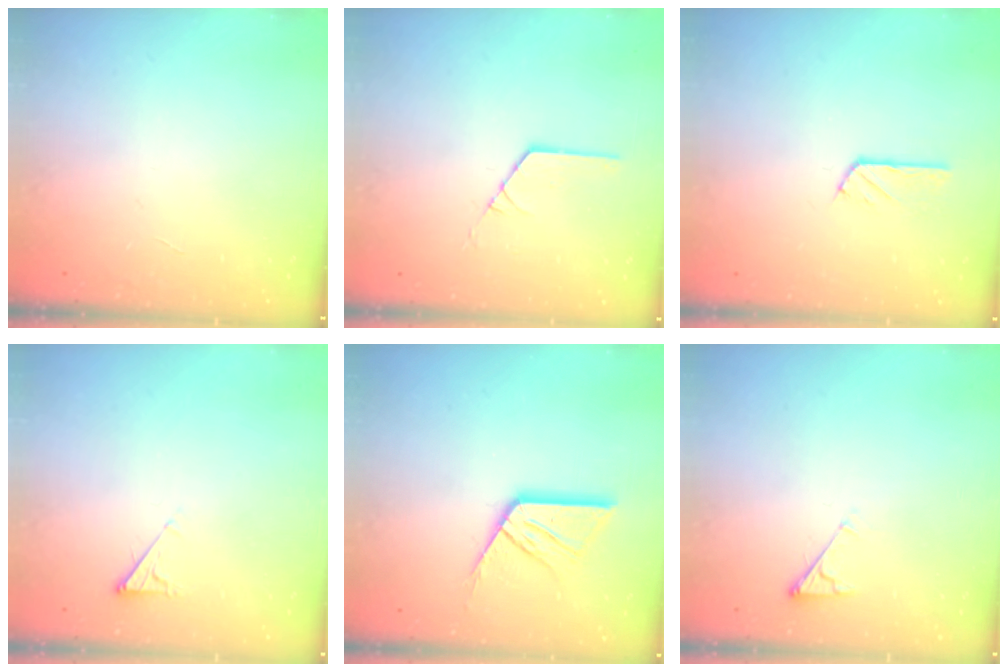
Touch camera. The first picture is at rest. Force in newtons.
{"total": 1.0, "press": 1.0, "slide": 0.1}
{"total": 3.0, "press": 3.0, "slide": 0.2}
{"total": 2.9, "press": 2.9, "slide": 0.5}
{"total": 12.2, "press": 12.2, "slide": 1.2}
{"total": 2.8, "press": 2.7, "slide": 0.4}